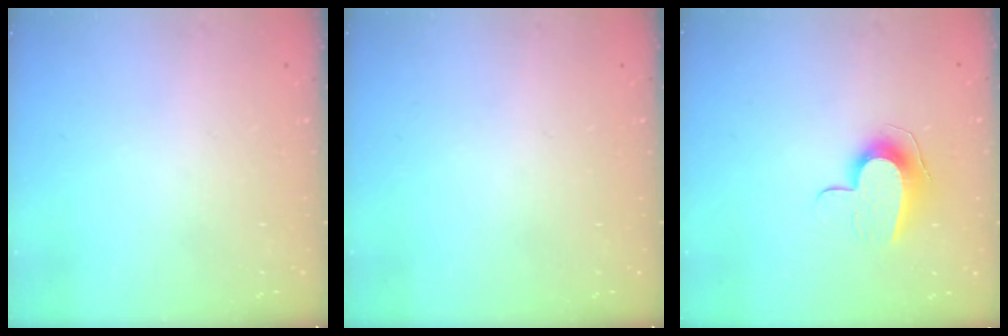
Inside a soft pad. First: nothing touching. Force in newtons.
{"total": 0.0}
{"total": 9.6, "press": 9.6, "slide": 0.5}